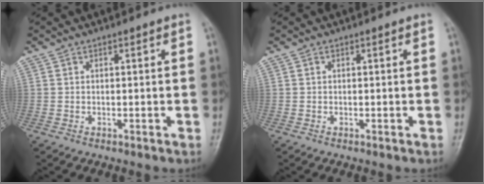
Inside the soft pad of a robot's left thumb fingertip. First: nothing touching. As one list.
[{"total": 0.0}]